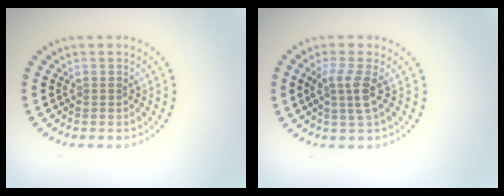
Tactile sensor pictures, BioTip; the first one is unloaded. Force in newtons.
{"total": 2.6, "press": 2.1, "slide": 1.6}